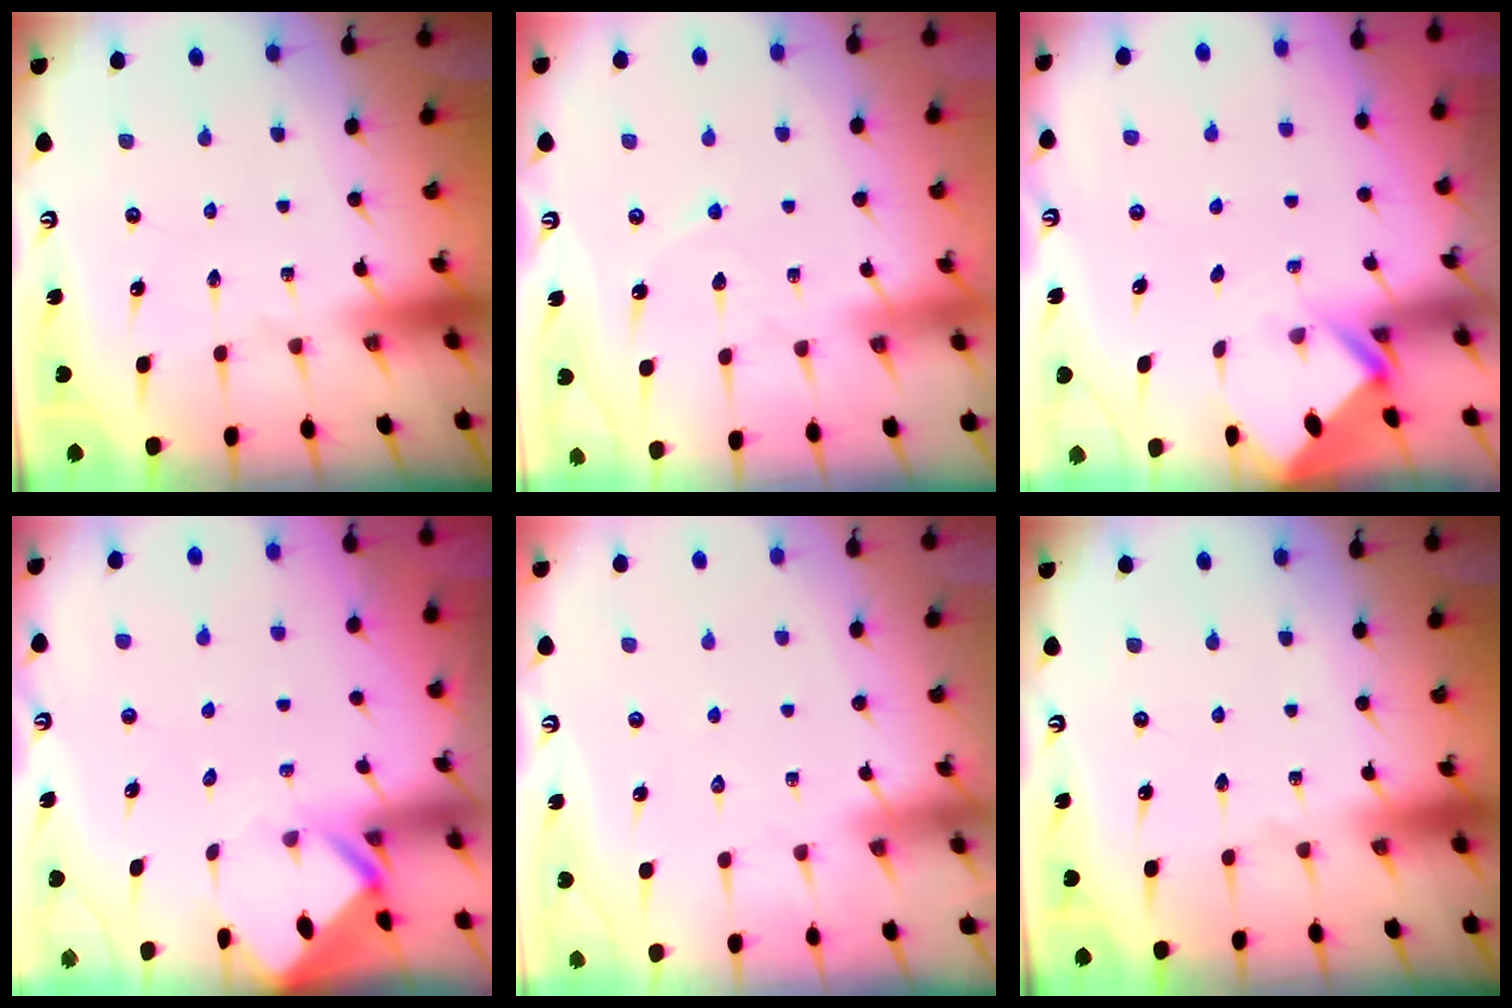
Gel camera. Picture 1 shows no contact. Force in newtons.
{"total": 4.8, "press": 4.8, "slide": 0.6}
{"total": 2.1, "press": 2.1, "slide": 0.1}
{"total": 2.6, "press": 2.6, "slide": 0.1}
{"total": 2.9, "press": 2.9, "slide": 0.4}
{"total": 0.0}